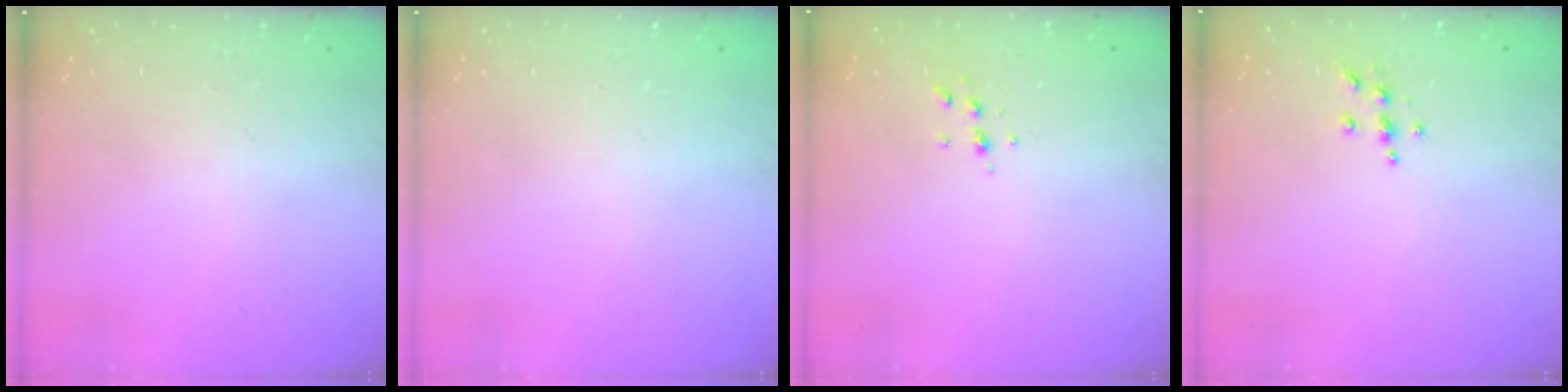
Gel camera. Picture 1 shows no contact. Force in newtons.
{"total": 0.0}
{"total": 4.7, "press": 4.4, "slide": 1.6}
{"total": 3.9, "press": 3.9, "slide": 0.4}